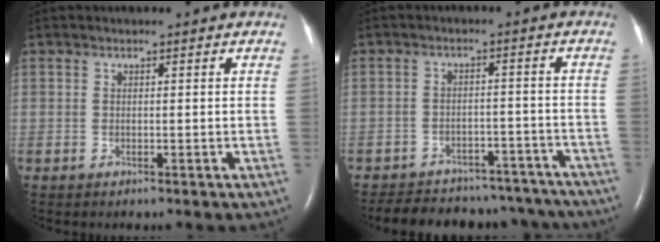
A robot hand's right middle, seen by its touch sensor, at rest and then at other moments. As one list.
[{"total": 19.0, "force": [-16.8, 7.2, 5.3], "torque": [-0.106, 0.012, -0.207]}]